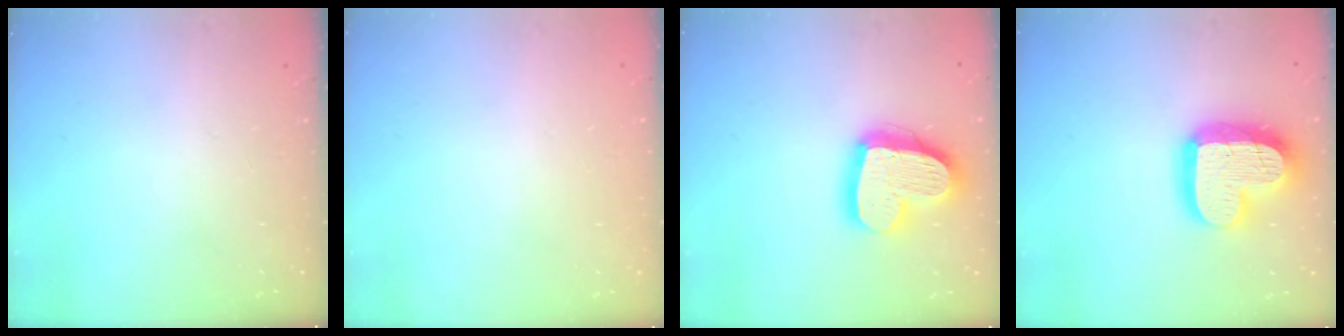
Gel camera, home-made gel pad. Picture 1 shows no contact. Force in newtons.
{"total": 0.0}
{"total": 20.2, "press": 20.1, "slide": 2.0}
{"total": 20.3, "press": 20.3, "slide": 1.8}